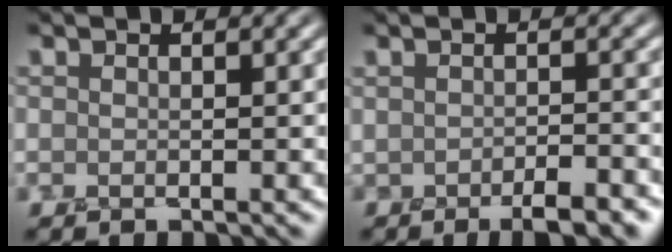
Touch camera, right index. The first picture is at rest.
{"total": 3.8, "force": [-2.4, 1.2, 2.8], "torque": [-0.042, -0.009, -0.031]}